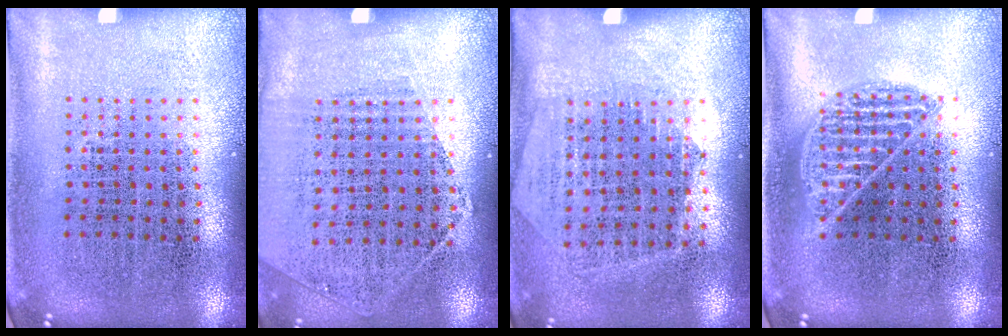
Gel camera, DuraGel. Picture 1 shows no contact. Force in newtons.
{"total": 1.2, "press": 1.0, "slide": 0.7}
{"total": 1.4, "press": 1.2, "slide": 0.6}
{"total": 1.0, "press": 1.0, "slide": 0.1}